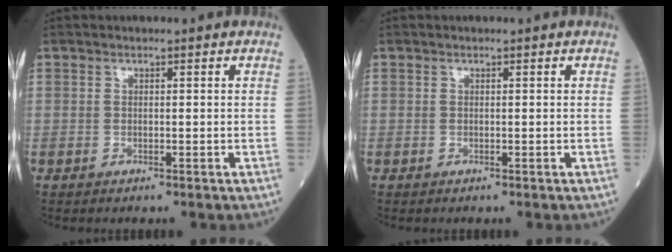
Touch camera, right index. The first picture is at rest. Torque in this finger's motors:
{"motor_torque": [0.03, -0.03, -0.04, -0.01]}